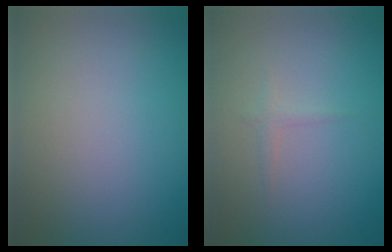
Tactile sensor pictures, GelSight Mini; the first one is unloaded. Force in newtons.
{"total": 0.7, "press": 0.7, "slide": 0.0}